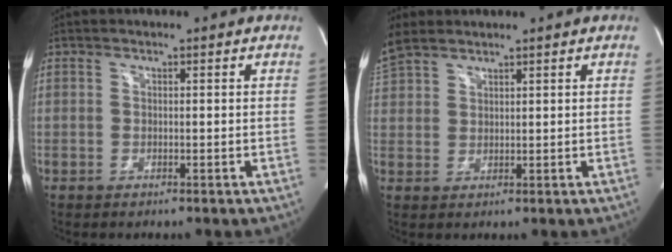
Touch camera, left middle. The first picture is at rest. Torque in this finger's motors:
{"motor_torque": [0.30, -0.41, 1.06, 0.21]}